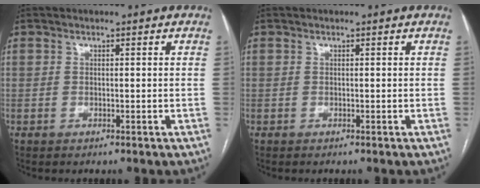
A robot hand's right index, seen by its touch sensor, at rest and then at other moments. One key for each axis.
{"total": 0.0}